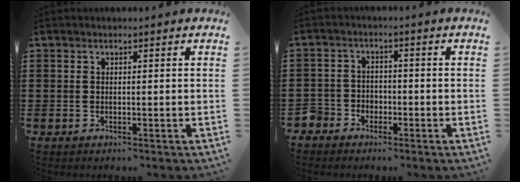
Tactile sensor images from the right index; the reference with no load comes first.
{"total": 2.9, "force": [-1.9, 2.1, 0.2], "torque": [-0.017, 0.004, -0.043]}